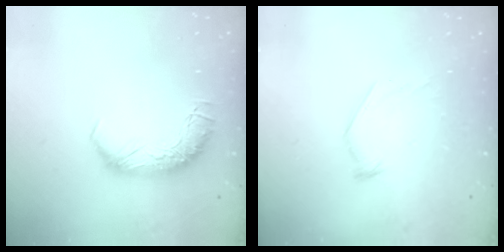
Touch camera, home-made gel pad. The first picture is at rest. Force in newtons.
{"total": 5.7, "press": 5.5, "slide": 1.4}